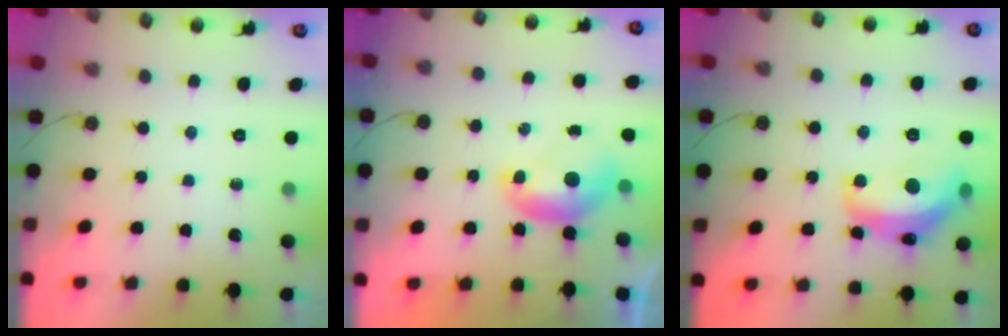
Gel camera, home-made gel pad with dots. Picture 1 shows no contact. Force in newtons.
{"total": 0.0}
{"total": 9.3, "press": 9.3, "slide": 0.6}